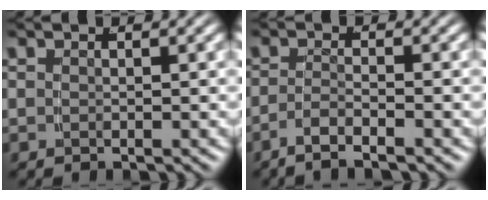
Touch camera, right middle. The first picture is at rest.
{"total": 2.7, "force": [-2.4, -0.1, 1.4], "torque": [-0.028, -0.008, -0.039]}